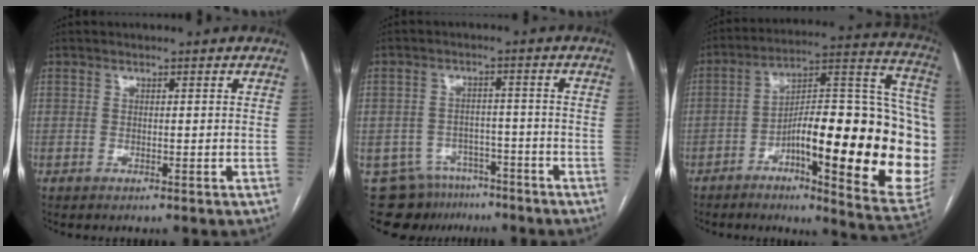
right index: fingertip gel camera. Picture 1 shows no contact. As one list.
[{"total": 9.1, "force": [-6.7, 6.0, 1.2], "torque": [-0.014, 0.020, -0.094]}, {"total": 29.1, "force": [-5.5, 6.0, 28.0], "torque": [-0.312, 0.022, -0.072]}]